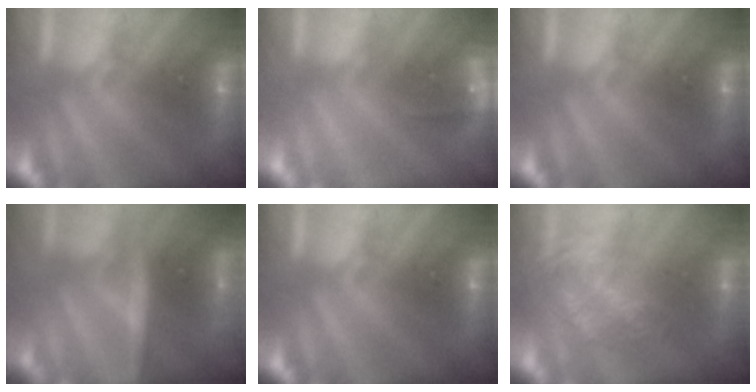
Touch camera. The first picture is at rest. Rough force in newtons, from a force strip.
{"total": 4.7}
{"total": 0.0}
{"total": 2.8}
{"total": 0.0}
{"total": 3.9}